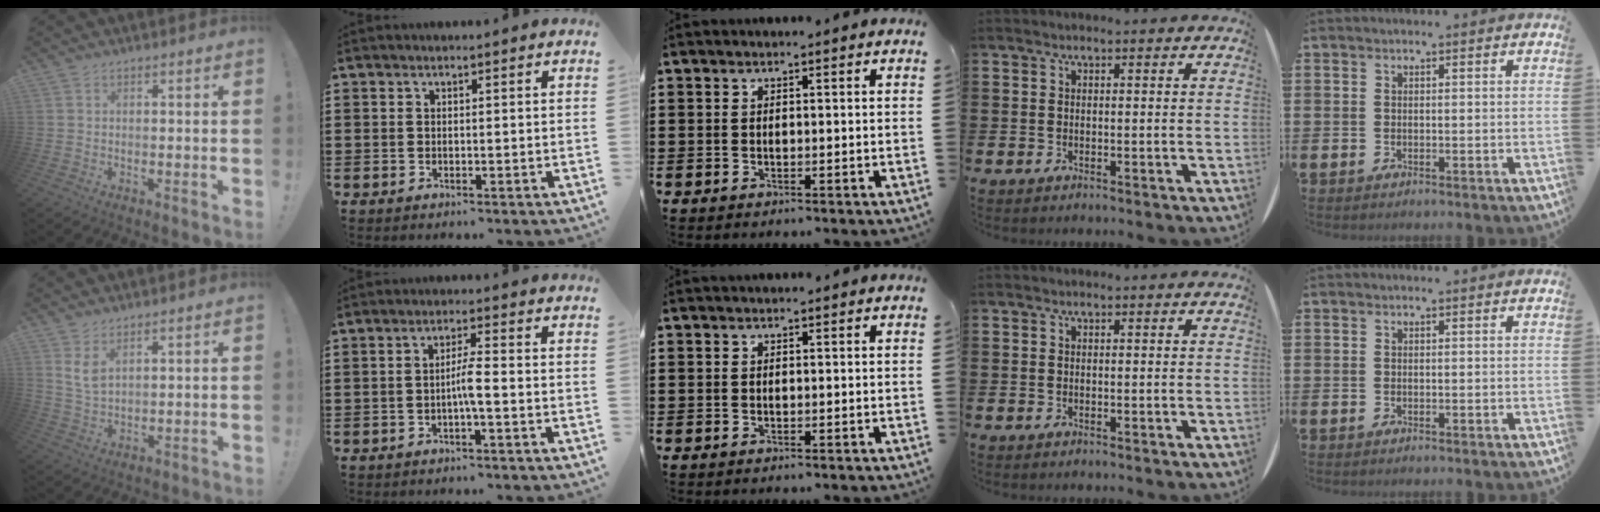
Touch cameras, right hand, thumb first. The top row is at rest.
{"thumb": {"total": 4.6, "force": [2.8, 1.8, 3.2], "torque": [-0.053, -0.016, 0.050]}, "index": {"total": 3.2, "force": [-1.1, 0.0, 3.0], "torque": [-0.062, -0.003, -0.025]}}